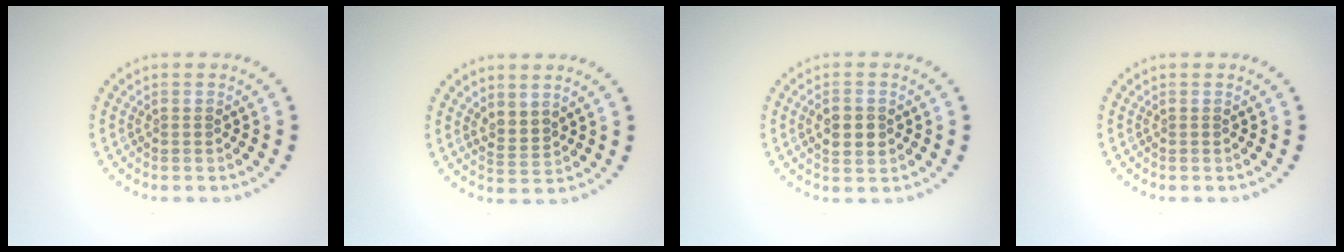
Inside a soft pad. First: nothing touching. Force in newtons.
{"total": 1.8, "press": 1.4, "slide": 1.1}
{"total": 2.7, "press": 2.7, "slide": 0.1}
{"total": 0.0}